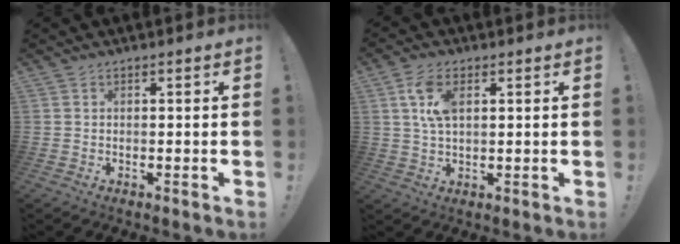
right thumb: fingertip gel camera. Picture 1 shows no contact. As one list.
[{"total": 7.9, "force": [2.6, 4.2, 6.1], "torque": [-0.128, 0.006, 0.049]}]